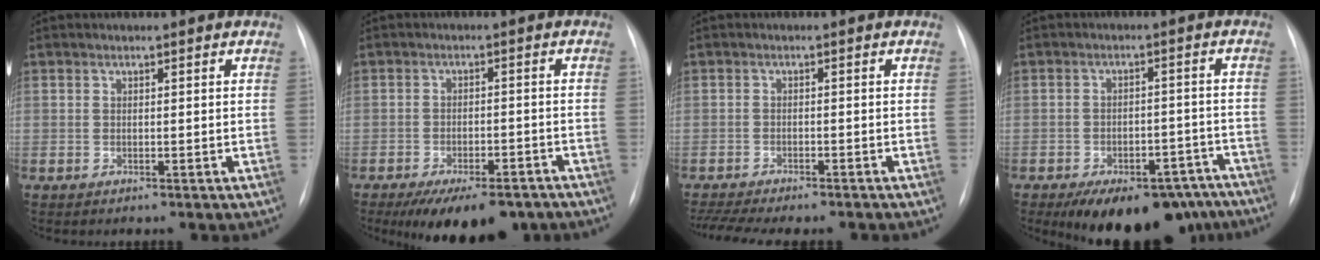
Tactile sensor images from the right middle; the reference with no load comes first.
{"total": 12.0, "force": [-9.2, 4.3, 6.4], "torque": [-0.085, -0.006, -0.129]}
{"total": 11.9, "force": [-10.4, 2.2, 5.3], "torque": [-0.085, -0.002, -0.142]}
{"total": 17.0, "force": [-13.2, 7.7, 7.4], "torque": [-0.081, 0.017, -0.164]}